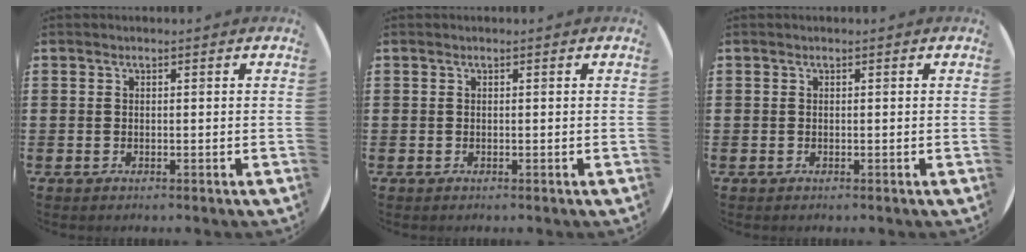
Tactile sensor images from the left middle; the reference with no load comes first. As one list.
[{"total": 0.0}, {"total": 0.0}]